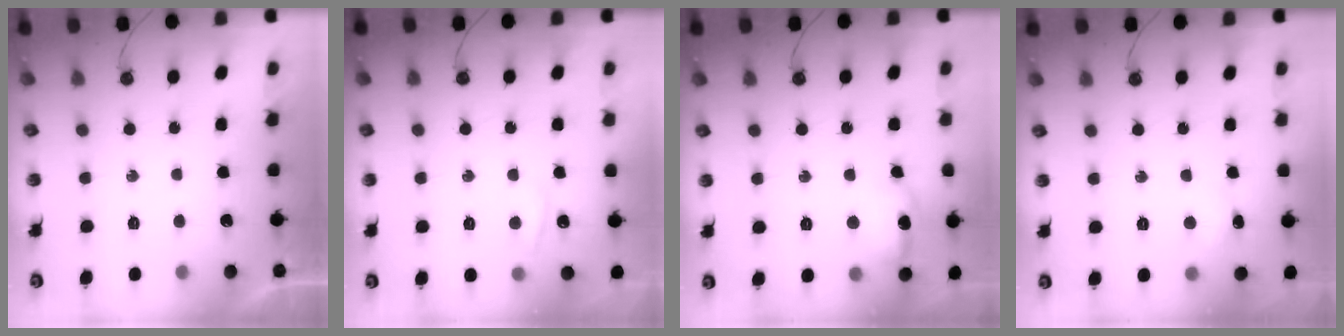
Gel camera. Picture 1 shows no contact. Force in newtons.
{"total": 4.1, "press": 4.1, "slide": 0.6}
{"total": 11.2, "press": 11.2, "slide": 1.4}
{"total": 5.1, "press": 4.7, "slide": 2.0}